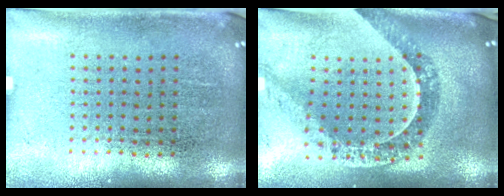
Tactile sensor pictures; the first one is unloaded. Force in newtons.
{"total": 1.4, "press": 1.4, "slide": 0.4}